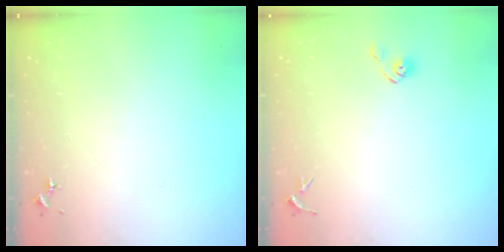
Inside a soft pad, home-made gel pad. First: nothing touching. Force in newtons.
{"total": 4.3, "press": 4.2, "slide": 0.5}